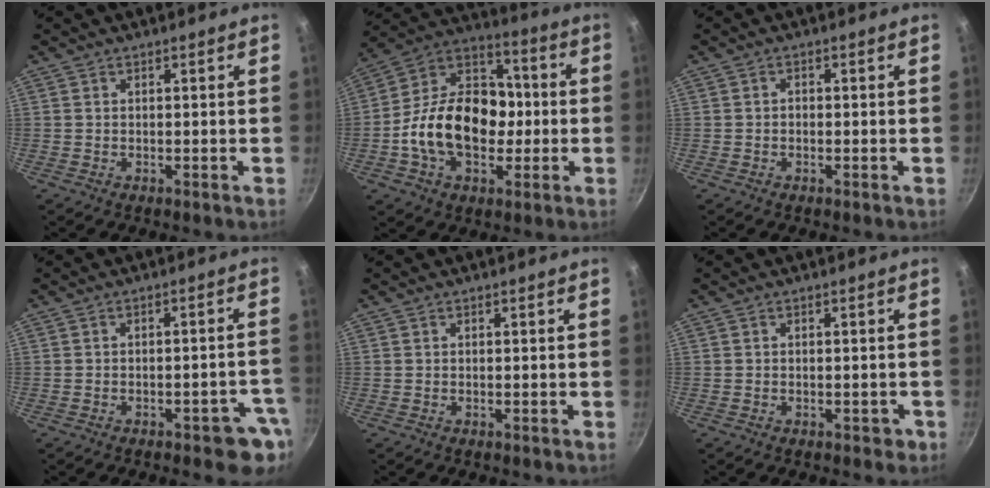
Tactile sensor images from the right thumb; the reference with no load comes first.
{"total": 20.9, "force": [-2.6, 14.6, 14.7], "torque": [-0.214, 0.045, -0.060]}
{"total": 0.9, "force": [-0.3, 0.7, 0.5], "torque": [-0.008, 0.004, -0.006]}
{"total": 6.1, "force": [-3.0, 2.6, 4.5], "torque": [-0.021, 0.030, -0.030]}
{"total": 0.0}
{"total": 1.6, "force": [-0.7, 1.2, 0.9], "torque": [-0.001, 0.012, -0.001]}